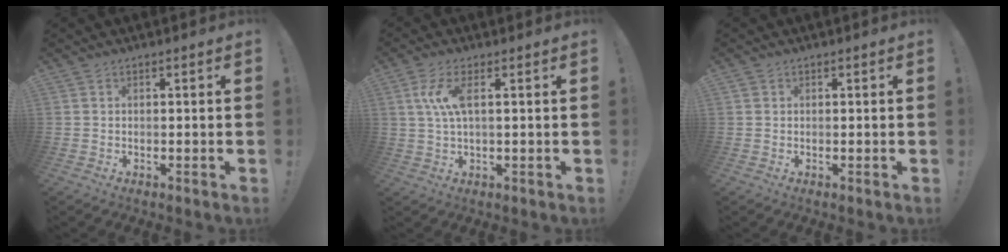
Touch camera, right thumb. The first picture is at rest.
{"total": 7.5, "force": [1.8, 2.3, 6.9], "torque": [-0.133, 0.001, 0.030]}
{"total": 0.8, "force": [0.4, 0.6, 0.1], "torque": [-0.010, 0.005, 0.009]}